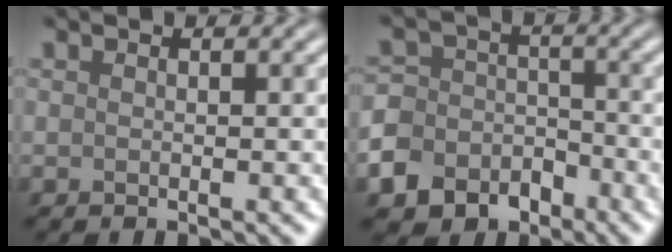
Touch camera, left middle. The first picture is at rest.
{"total": 8.4, "force": [-5.1, 6.5, 1.7], "torque": [-0.024, -0.024, -0.106]}